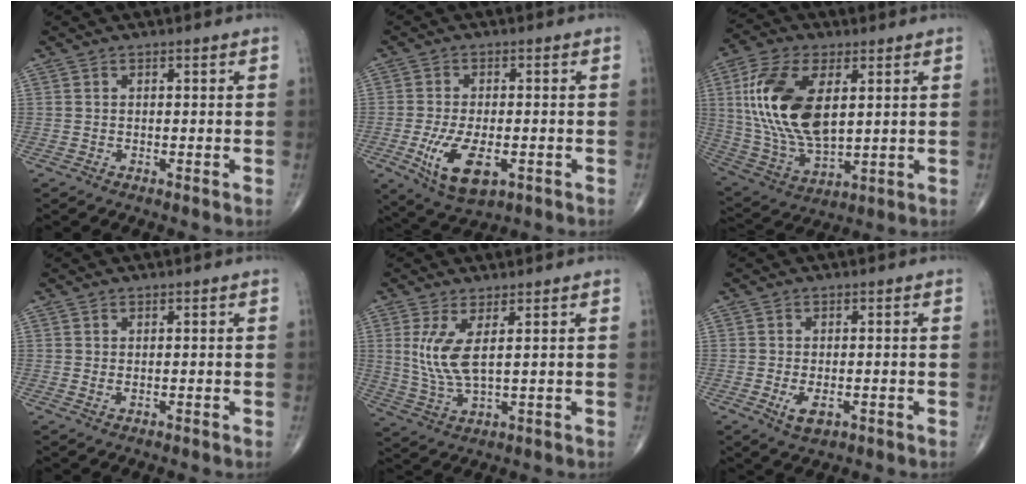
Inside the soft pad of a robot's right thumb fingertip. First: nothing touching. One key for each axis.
{"total": 10.1, "fx": -3.1, "fy": 4.8, "fz": 8.3, "tx": -0.155, "ty": -0.007, "tz": -0.043}
{"total": 19.5, "fx": 4.2, "fy": 10.2, "fz": 16.1, "tx": -0.323, "ty": -0.016, "tz": 0.084}
{"total": 0.7, "fx": 0.2, "fy": 0.2, "fz": 0.6, "tx": -0.015, "ty": -0.001, "tz": 0.007}
{"total": 7.4, "fx": 2.0, "fy": 2.1, "fz": 6.8, "tx": -0.159, "ty": -0.021, "tz": 0.050}
{"total": 3.5, "fx": -1.1, "fy": 1.8, "fz": 2.8, "tx": -0.050, "ty": -0.007, "tz": -0.013}